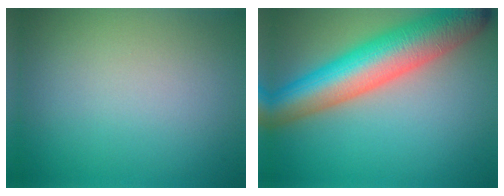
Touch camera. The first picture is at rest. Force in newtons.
{"total": 10.3, "press": 10.3, "slide": 0.4}